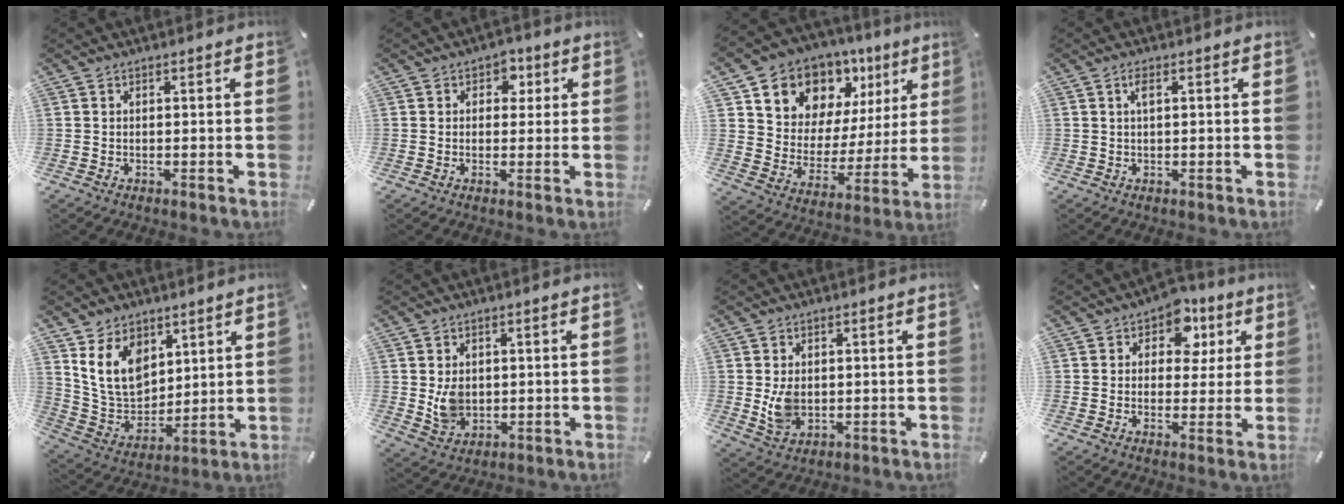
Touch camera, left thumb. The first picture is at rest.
{"total": 3.9, "force": [0.9, 3.3, 1.9], "torque": [-0.010, -0.001, 0.007]}
{"total": 11.8, "force": [8.7, 7.8, 1.5], "torque": [-0.037, -0.087, 0.156]}
{"total": 1.9, "force": [0.6, 0.4, 1.7], "torque": [-0.035, 0.004, 0.008]}
{"total": 13.3, "force": [6.0, 10.1, 6.2], "torque": [-0.142, -0.032, 0.120]}
{"total": 5.9, "force": [0.9, 5.1, 2.8], "torque": [-0.054, -0.008, 0.012]}
{"total": 6.0, "force": [0.4, 4.5, 3.9], "torque": [-0.076, -0.013, 0.002]}
{"total": 8.9, "force": [3.3, 6.8, 4.7], "torque": [-0.055, -0.010, 0.053]}